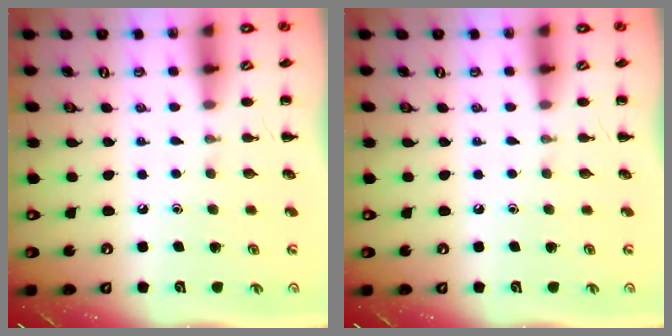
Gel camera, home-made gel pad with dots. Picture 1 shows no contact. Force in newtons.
{"total": 0.0}